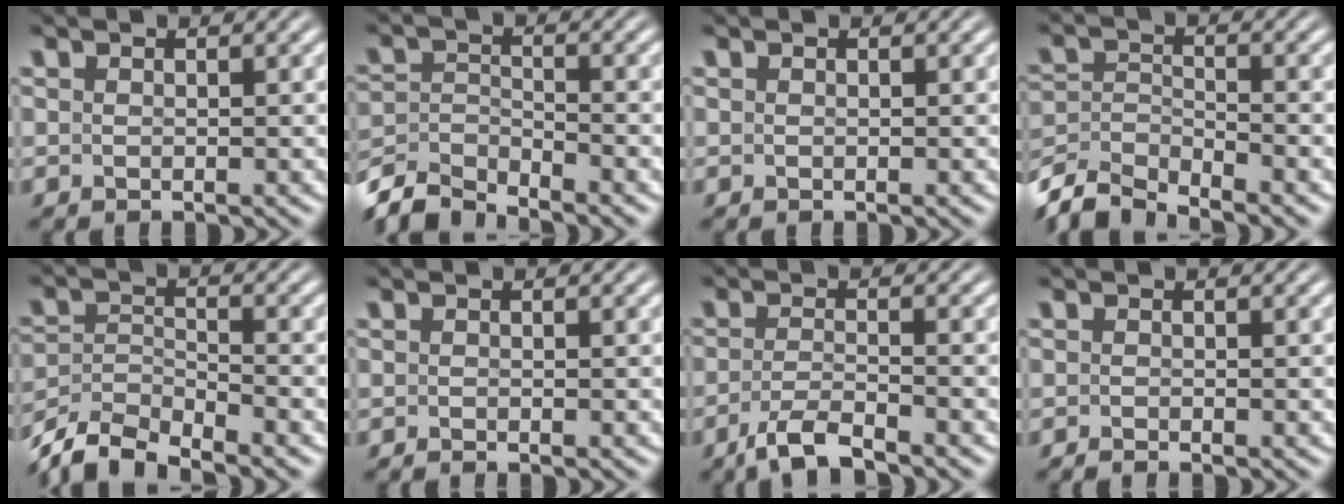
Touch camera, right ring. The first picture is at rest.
{"total": 5.1, "force": [-4.0, 2.5, 1.9], "torque": [-0.050, -0.028, -0.061]}
{"total": 0.0}
{"total": 6.2, "force": [-4.4, 3.4, 2.6], "torque": [-0.068, -0.037, -0.063]}
{"total": 7.1, "force": [-5.2, 3.9, 2.9], "torque": [-0.069, -0.036, -0.075]}
{"total": 0.7, "force": [-0.6, -0.3, 0.0], "torque": [0.002, -0.003, -0.010]}
{"total": 3.3, "force": [-2.7, 0.3, 1.7], "torque": [-0.034, -0.009, -0.041]}
{"total": 0.9, "force": [-0.9, -0.2, 0.1], "torque": [0.002, -0.003, -0.015]}